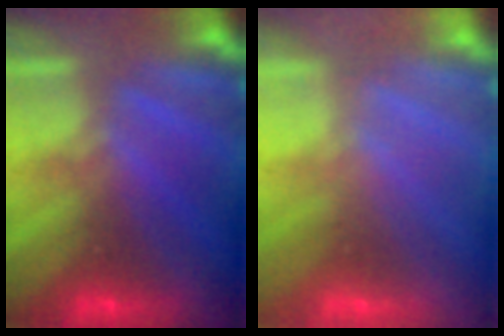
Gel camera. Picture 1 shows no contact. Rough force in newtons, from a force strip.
{"total": 2.4}